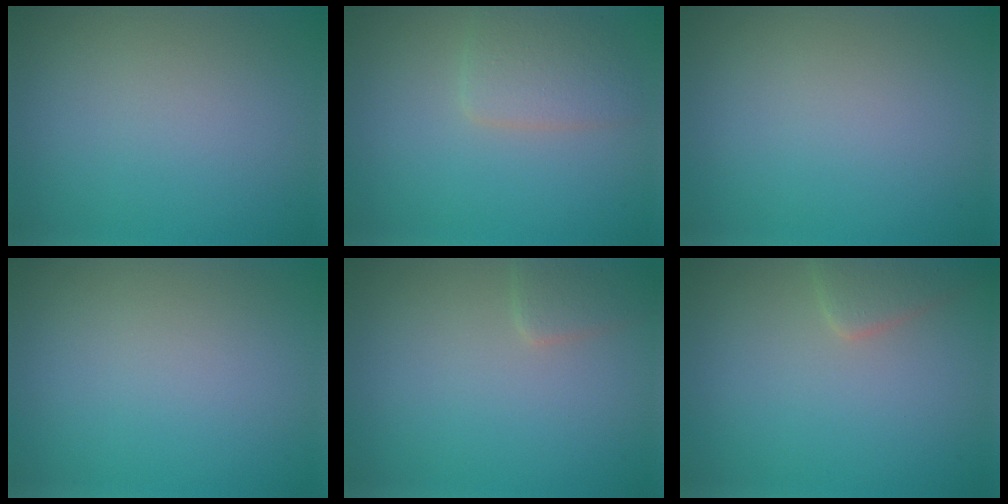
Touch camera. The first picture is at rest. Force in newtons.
{"total": 2.8, "press": 2.8, "slide": 0.0}
{"total": 0.0}
{"total": 0.0}
{"total": 1.7, "press": 1.7, "slide": 0.1}
{"total": 2.3, "press": 2.3, "slide": 0.1}